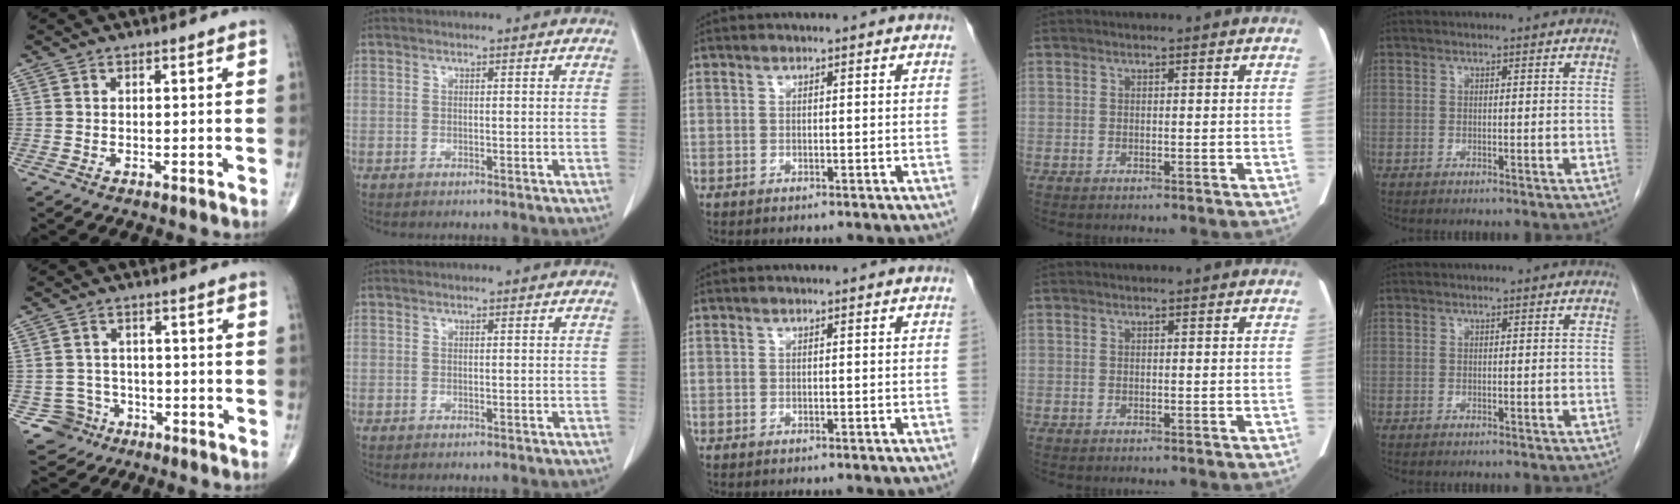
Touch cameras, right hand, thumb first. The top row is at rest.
{"thumb": {"total": 5.2, "force": [-2.6, 4.5, -0.1], "torque": [0.028, 0.021, -0.042]}}